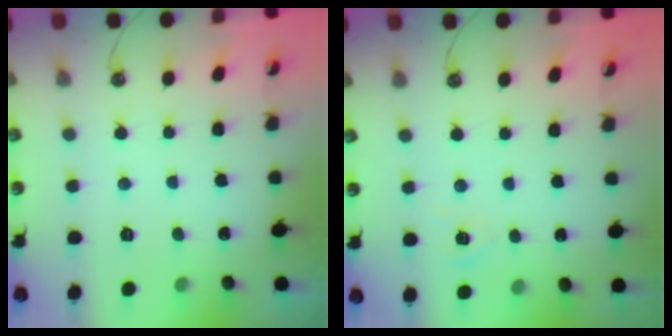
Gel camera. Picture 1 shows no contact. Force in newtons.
{"total": 7.1, "press": 7.0, "slide": 0.5}